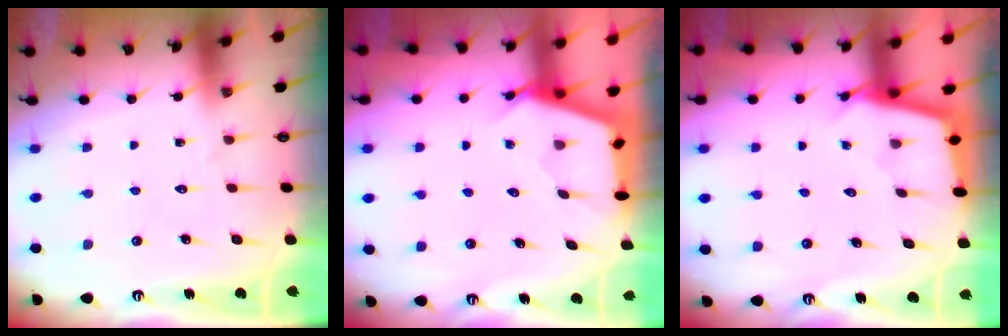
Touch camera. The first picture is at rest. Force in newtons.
{"total": 2.6, "press": 2.6, "slide": 0.3}
{"total": 2.3, "press": 2.3, "slide": 0.2}